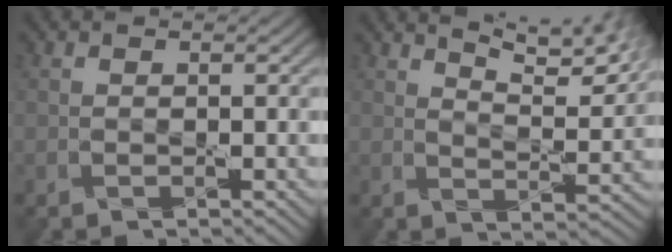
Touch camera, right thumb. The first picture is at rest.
{"total": 8.5, "force": [6.5, 1.7, 5.2], "torque": [-0.086, -0.010, 0.104]}